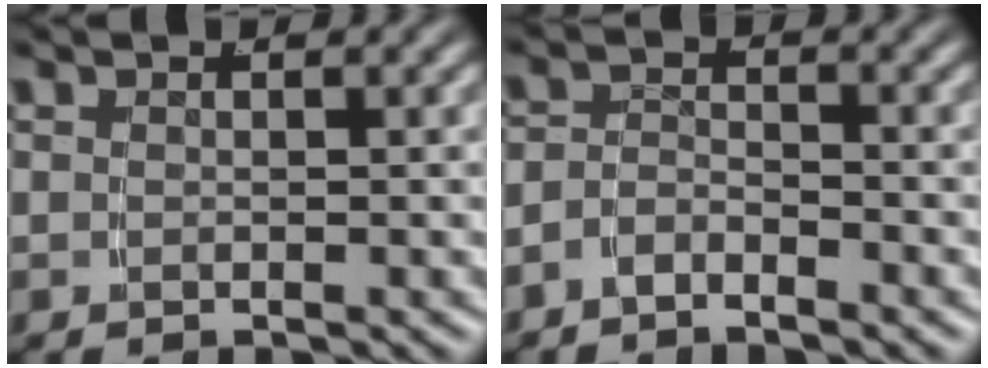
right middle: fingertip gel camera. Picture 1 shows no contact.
{"total": 2.5, "force": [-2.2, 1.1, 0.6], "torque": [-0.011, -0.008, -0.042]}